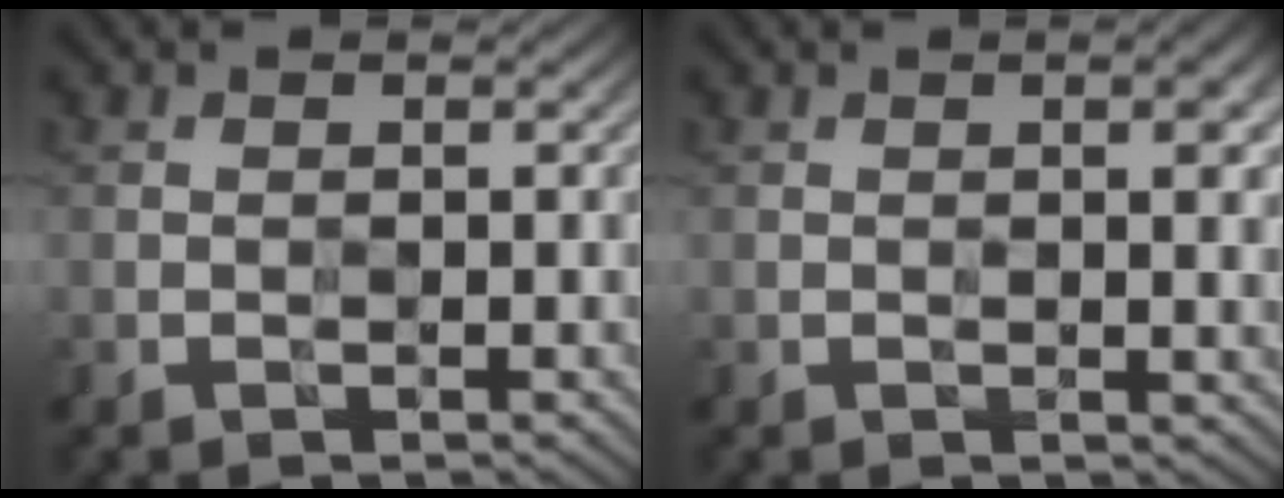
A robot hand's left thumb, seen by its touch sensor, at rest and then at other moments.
{"total": 3.0, "force": [0.7, 0.5, 2.9], "torque": [-0.045, 0.003, 0.011]}